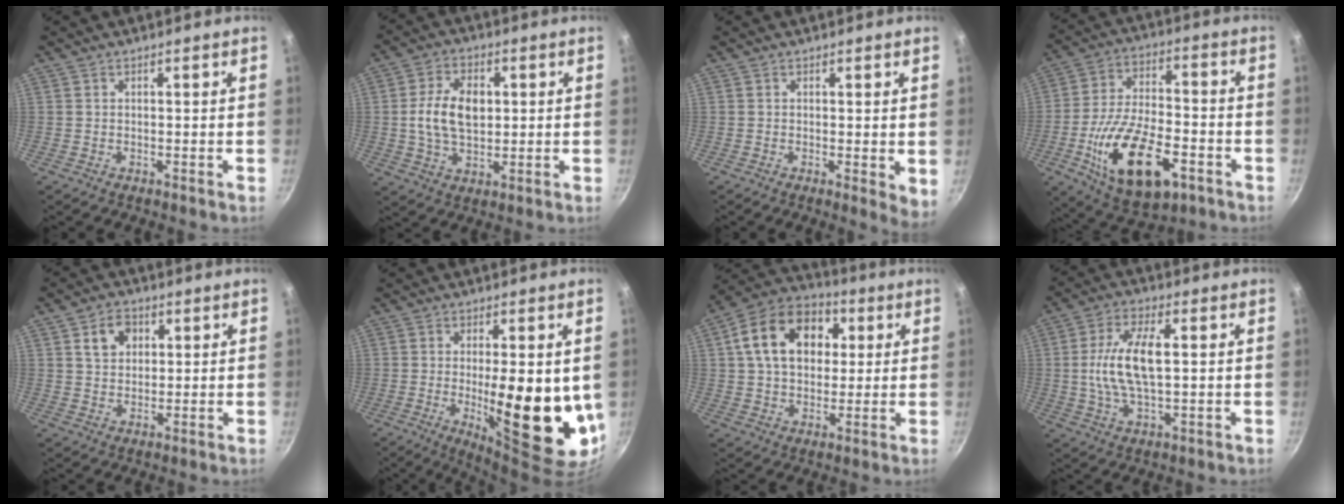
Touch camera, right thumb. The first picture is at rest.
{"total": 10.3, "force": [1.1, 6.6, 7.8], "torque": [-0.126, 0.004, 0.015]}
{"total": 3.7, "force": [0.3, 1.4, 3.4], "torque": [-0.041, -0.011, 0.003]}
{"total": 20.4, "force": [-7.6, 10.2, 16.0], "torque": [-0.275, 0.024, -0.124]}
{"total": 5.8, "force": [2.1, 4.5, 3.0], "torque": [-0.029, 0.002, 0.033]}
{"total": 17.7, "force": [-0.8, 5.7, 16.7], "torque": [-0.223, -0.028, -0.001]}
{"total": 17.0, "force": [4.1, 12.3, 11.0], "torque": [-0.159, 0.021, 0.053]}
{"total": 12.9, "force": [0.9, 6.4, 11.2], "torque": [-0.210, 0.017, 0.009]}